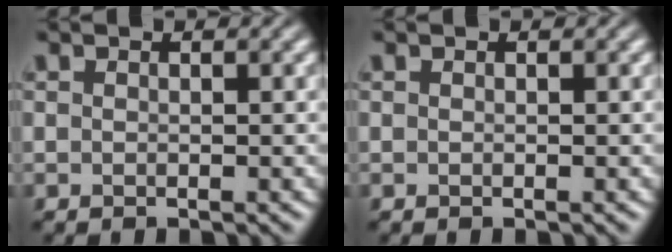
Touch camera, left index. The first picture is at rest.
{"total": 0.0}